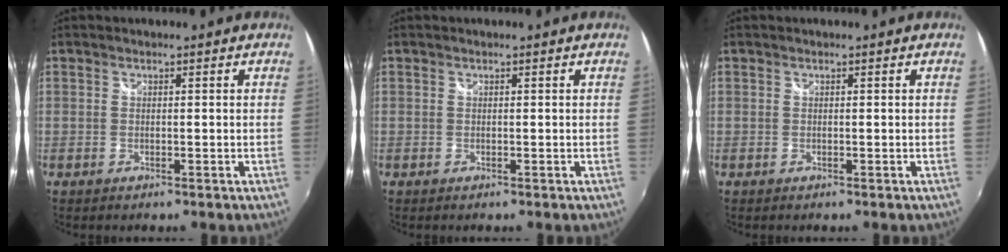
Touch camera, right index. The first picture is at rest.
{"total": 0.0}
{"total": 0.0}